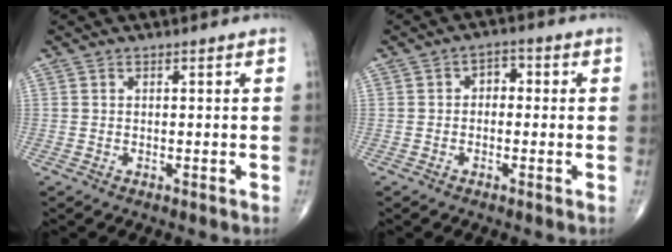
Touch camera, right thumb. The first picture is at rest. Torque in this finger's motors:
{"motor_torque": [0.29, -0.38, 0.23, 0.03, -0.02]}